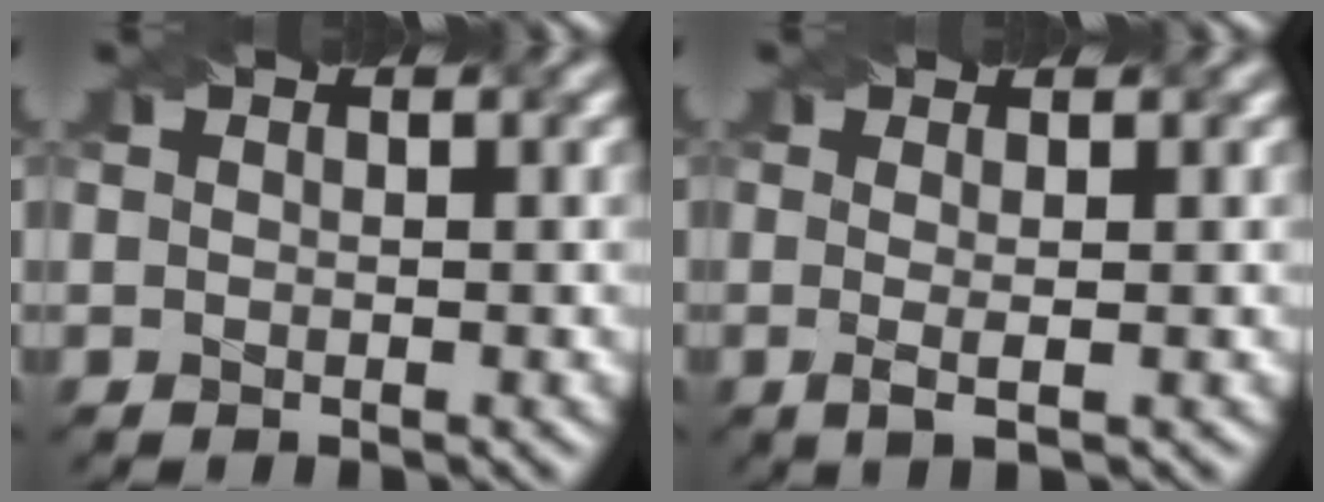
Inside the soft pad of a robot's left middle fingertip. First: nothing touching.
{"total": 1.9, "force": [-0.1, 0.1, 1.9], "torque": [-0.030, 0.000, -0.006]}